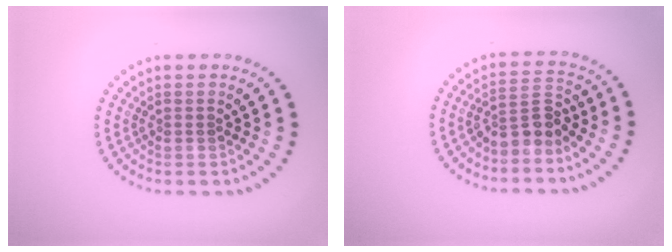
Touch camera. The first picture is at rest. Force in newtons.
{"total": 3.1, "press": 2.7, "slide": 1.5}